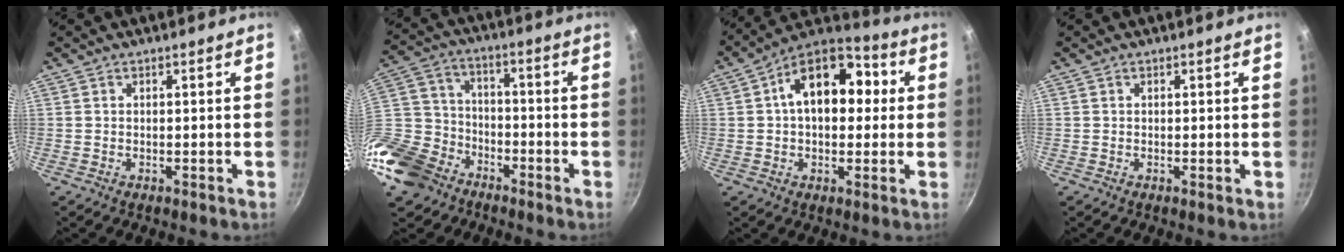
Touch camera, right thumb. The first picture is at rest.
{"total": 16.6, "force": [-10.9, 11.0, 6.0], "torque": [-0.137, 0.044, -0.212]}
{"total": 15.7, "force": [2.5, 9.7, 12.1], "torque": [-0.148, 0.034, 0.029]}
{"total": 0.6, "force": [0.0, 0.0, 0.6], "torque": [-0.010, -0.003, 0.000]}